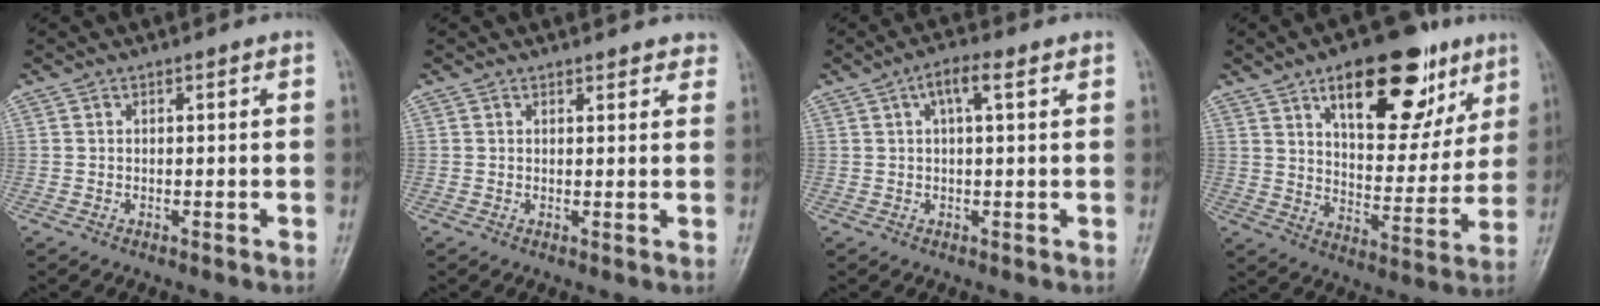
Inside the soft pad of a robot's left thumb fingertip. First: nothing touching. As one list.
[{"total": 2.8, "force": [2.5, 1.3, 0.4], "torque": [0.024, -0.010, 0.017]}, {"total": 4.4, "force": [1.8, 1.5, 3.8], "torque": [-0.069, 0.013, 0.029]}, {"total": 21.8, "force": [11.7, 10.4, 15.2], "torque": [-0.168, -0.036, 0.179]}]